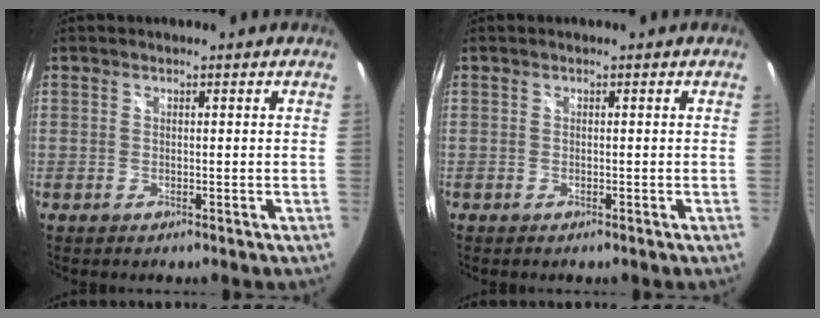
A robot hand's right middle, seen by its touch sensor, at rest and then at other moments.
{"total": 0.0}